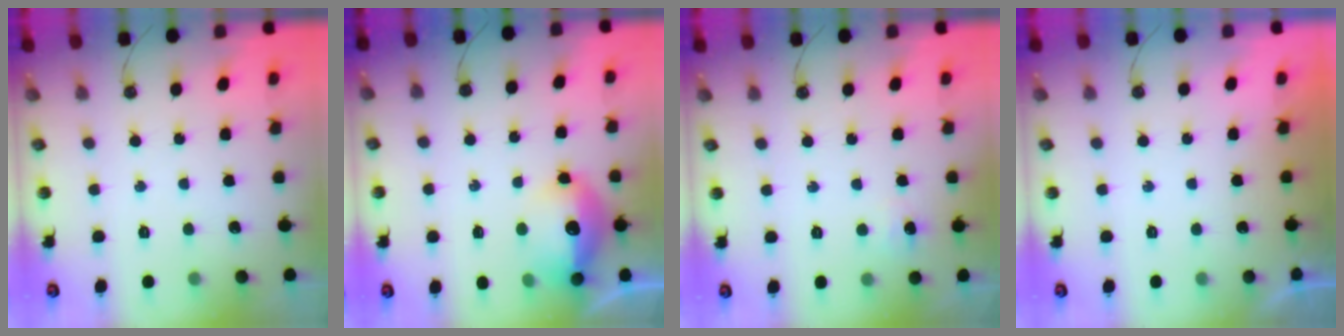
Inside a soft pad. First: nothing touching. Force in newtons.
{"total": 14.5, "press": 14.4, "slide": 1.1}
{"total": 4.4, "press": 4.3, "slide": 0.9}
{"total": 0.0}